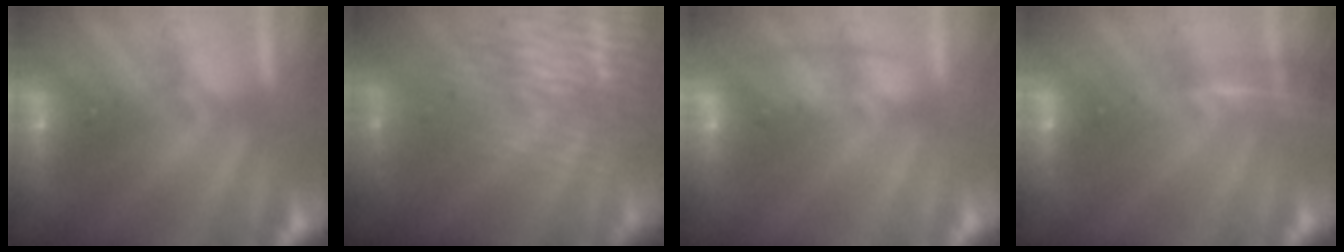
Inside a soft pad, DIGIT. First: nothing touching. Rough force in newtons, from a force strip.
{"total": 4.6}
{"total": 1.6}
{"total": 1.8}